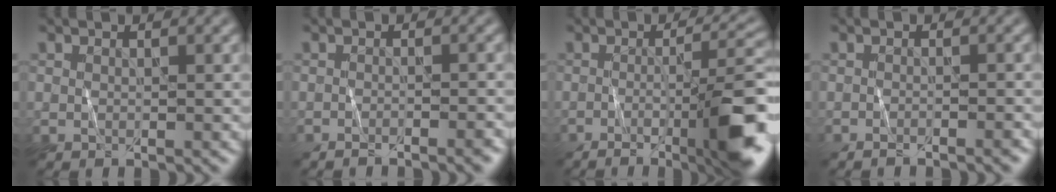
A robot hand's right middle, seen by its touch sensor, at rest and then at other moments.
{"total": 1.8, "force": [-1.5, 0.2, 1.0], "torque": [0.000, -0.001, -0.030]}
{"total": 8.9, "force": [-3.3, 1.8, 8.1], "torque": [-0.090, 0.009, -0.053]}
{"total": 1.4, "force": [-1.2, 0.1, 0.6], "torque": [0.006, -0.001, -0.026]}